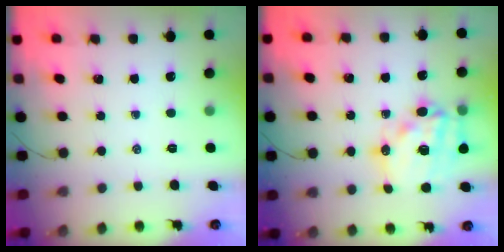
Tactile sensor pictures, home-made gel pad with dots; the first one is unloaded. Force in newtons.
{"total": 17.6, "press": 17.2, "slide": 3.7}